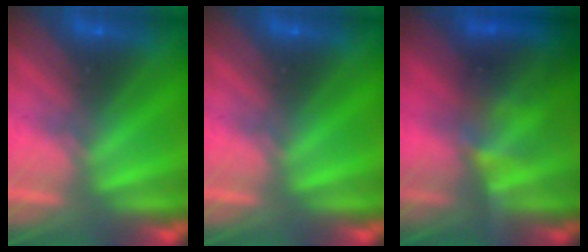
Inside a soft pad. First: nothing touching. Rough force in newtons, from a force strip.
{"total": 0.0}
{"total": 3.7}